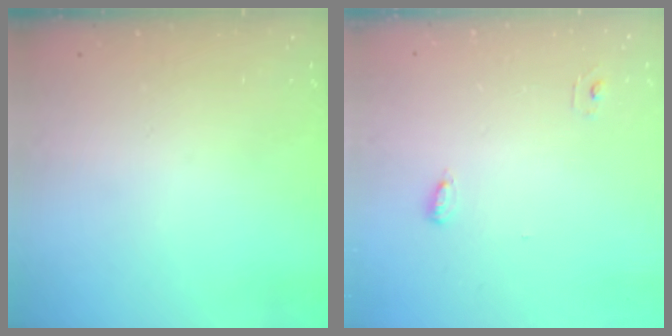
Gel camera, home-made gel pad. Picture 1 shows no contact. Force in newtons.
{"total": 4.5, "press": 4.3, "slide": 1.2}